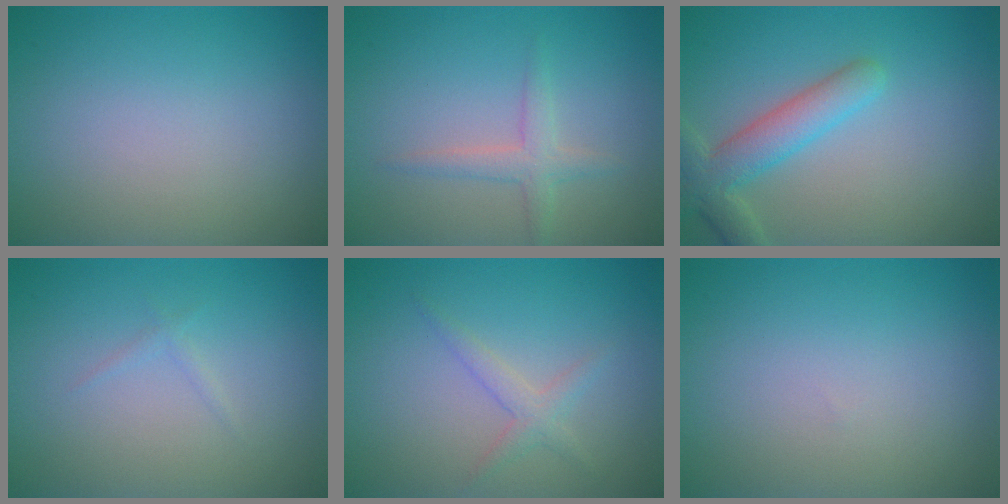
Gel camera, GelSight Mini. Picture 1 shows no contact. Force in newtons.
{"total": 1.9, "press": 1.9, "slide": 0.2}
{"total": 4.3, "press": 4.3, "slide": 0.3}
{"total": 0.6, "press": 0.6, "slide": 0.0}
{"total": 1.6, "press": 1.6, "slide": 0.1}
{"total": 0.0}